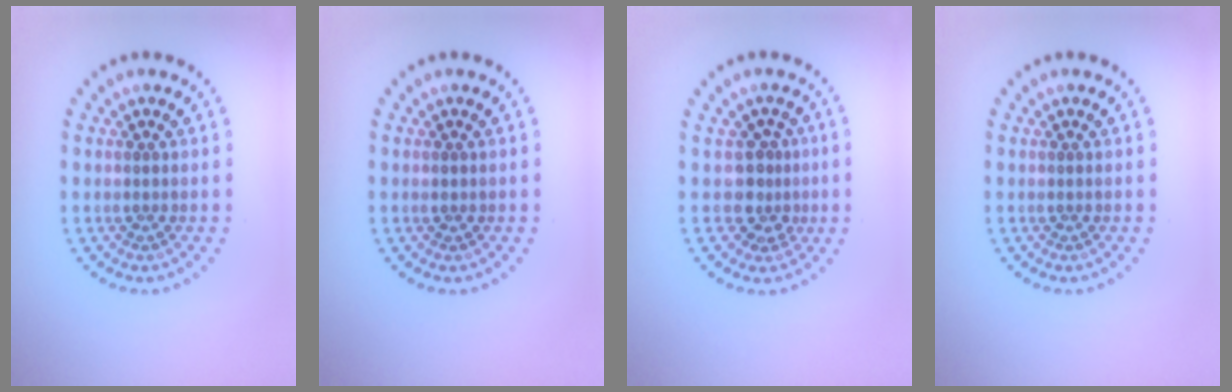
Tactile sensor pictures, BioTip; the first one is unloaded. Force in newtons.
{"total": 0.7, "press": 0.7, "slide": 0.0}
{"total": 2.5, "press": 1.8, "slide": 1.7}
{"total": 0.0}